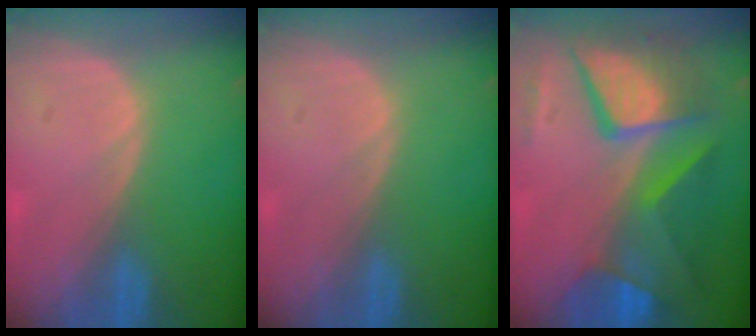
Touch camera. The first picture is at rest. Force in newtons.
{"total": 0.0}
{"total": 11.9, "press": 11.9, "slide": 1.1}